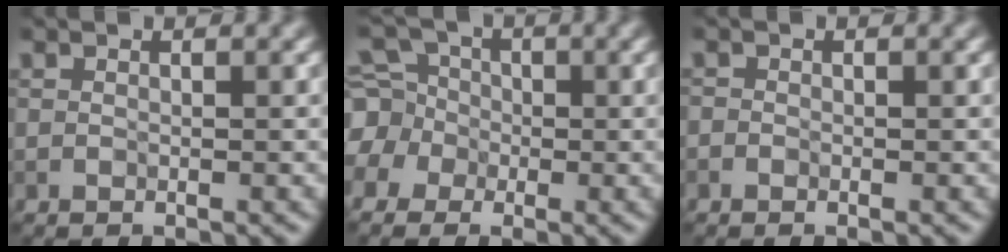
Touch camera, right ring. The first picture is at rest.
{"total": 8.1, "force": [-1.6, 7.3, 3.2], "torque": [-0.079, 0.019, -0.072]}
{"total": 0.6, "force": [-0.3, 0.5, 0.2], "torque": [0.001, -0.005, -0.008]}